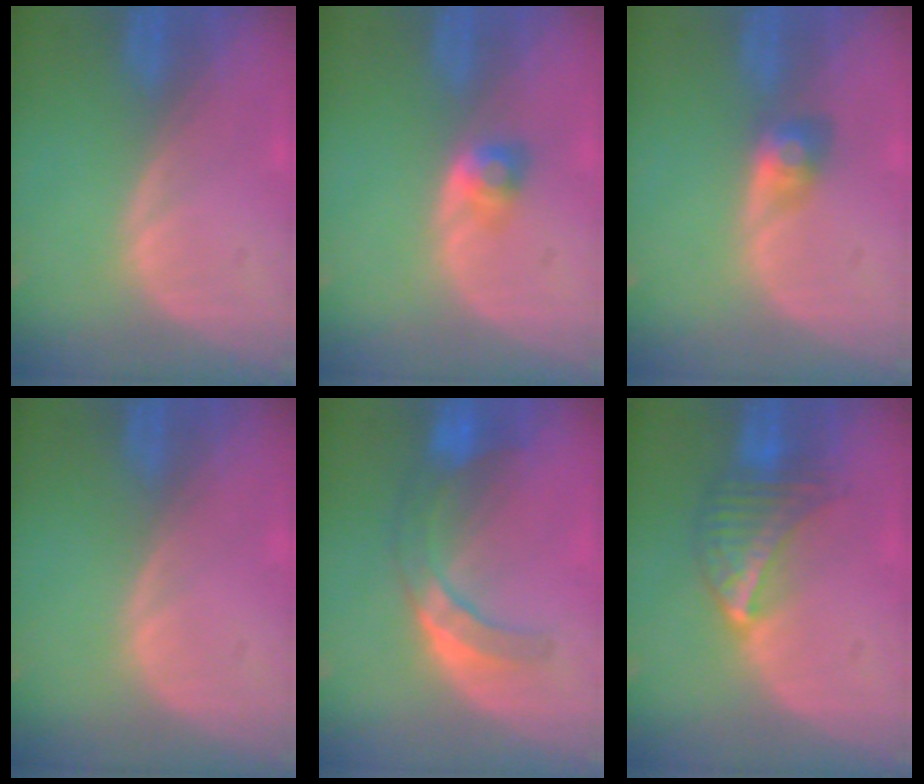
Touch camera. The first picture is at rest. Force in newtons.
{"total": 2.6, "press": 2.3, "slide": 1.2}
{"total": 3.1, "press": 2.7, "slide": 1.5}
{"total": 0.0}
{"total": 7.2, "press": 6.5, "slide": 3.2}
{"total": 7.1, "press": 6.3, "slide": 3.1}